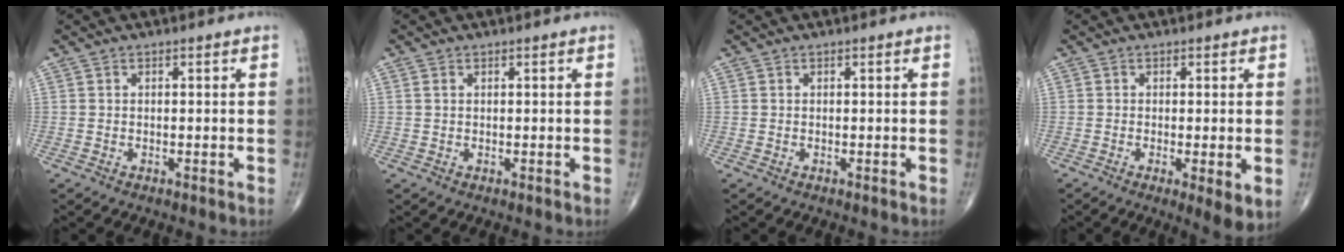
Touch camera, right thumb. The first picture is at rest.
{"total": 0.8, "force": [0.3, 0.5, 0.6], "torque": [-0.014, 0.005, 0.009]}
{"total": 0.0}
{"total": 4.8, "force": [-1.0, 0.9, 4.6], "torque": [-0.076, -0.017, -0.018]}